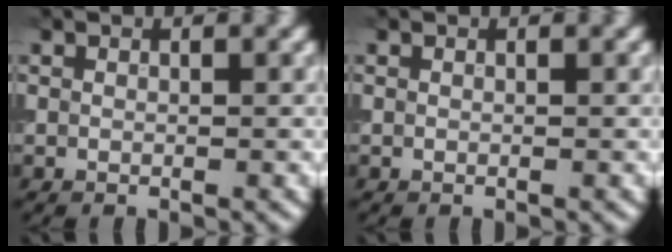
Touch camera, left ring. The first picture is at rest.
{"total": 0.0}